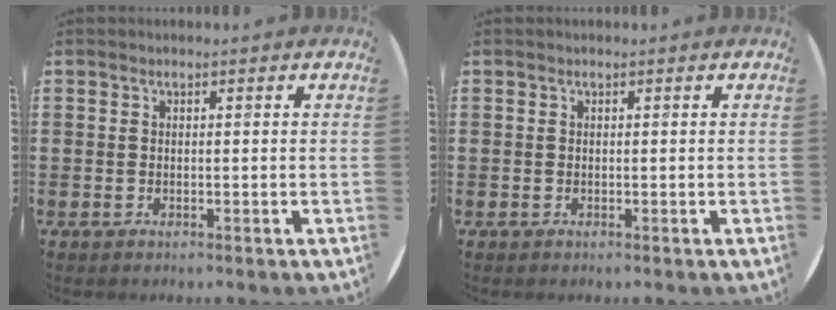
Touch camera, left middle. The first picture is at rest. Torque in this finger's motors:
{"motor_torque": [-0.29, -0.24, 0.02, 0.02]}